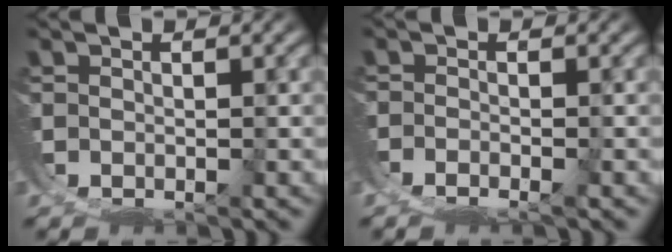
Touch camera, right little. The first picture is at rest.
{"total": 4.0, "force": [-2.8, 2.1, 2.0], "torque": [-0.034, -0.016, -0.038]}